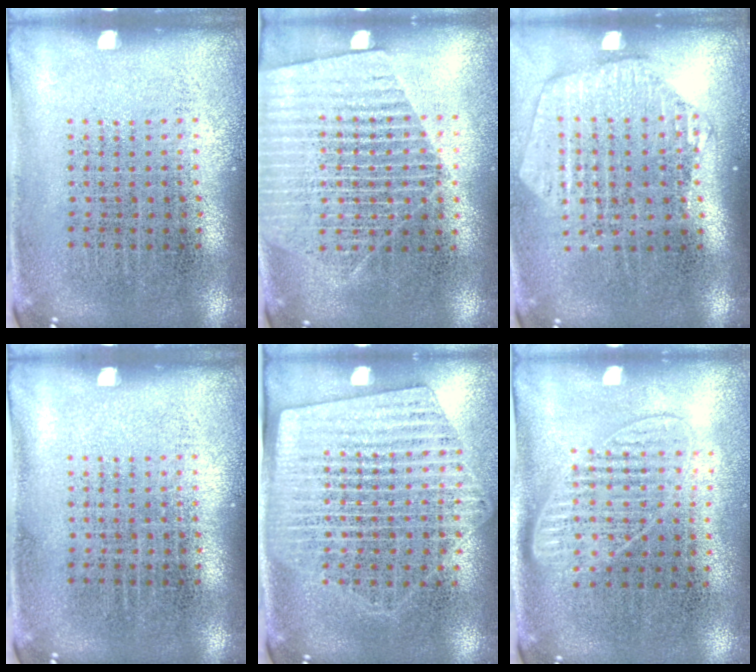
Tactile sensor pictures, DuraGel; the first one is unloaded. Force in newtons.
{"total": 1.7, "press": 1.5, "slide": 0.8}
{"total": 1.7, "press": 1.6, "slide": 0.7}
{"total": 0.0}
{"total": 1.7, "press": 1.5, "slide": 0.8}
{"total": 1.3, "press": 1.2, "slide": 0.6}